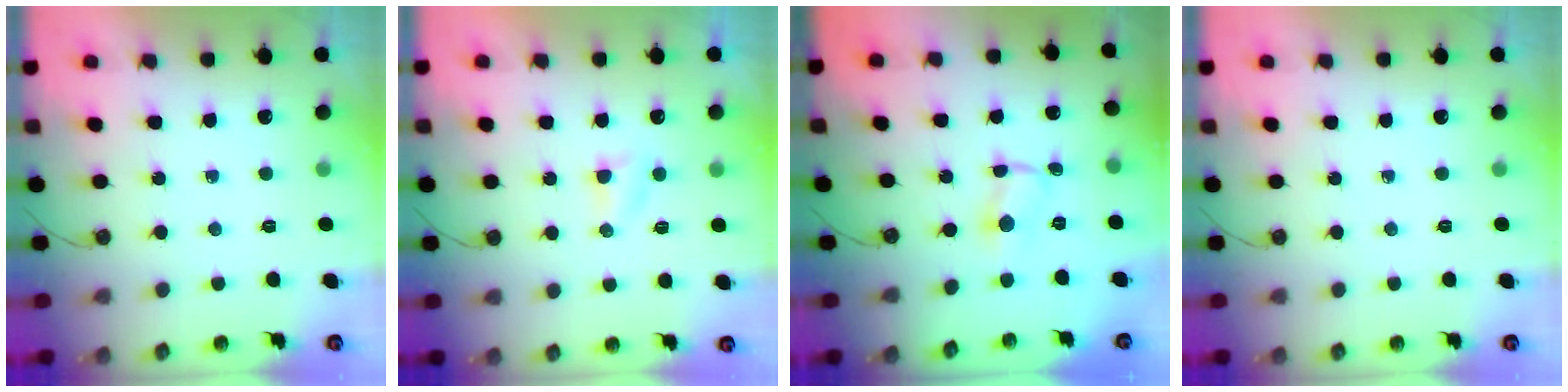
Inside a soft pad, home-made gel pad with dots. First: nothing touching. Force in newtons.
{"total": 3.0, "press": 3.0, "slide": 0.3}
{"total": 1.3, "press": 1.3, "slide": 0.2}
{"total": 0.0}